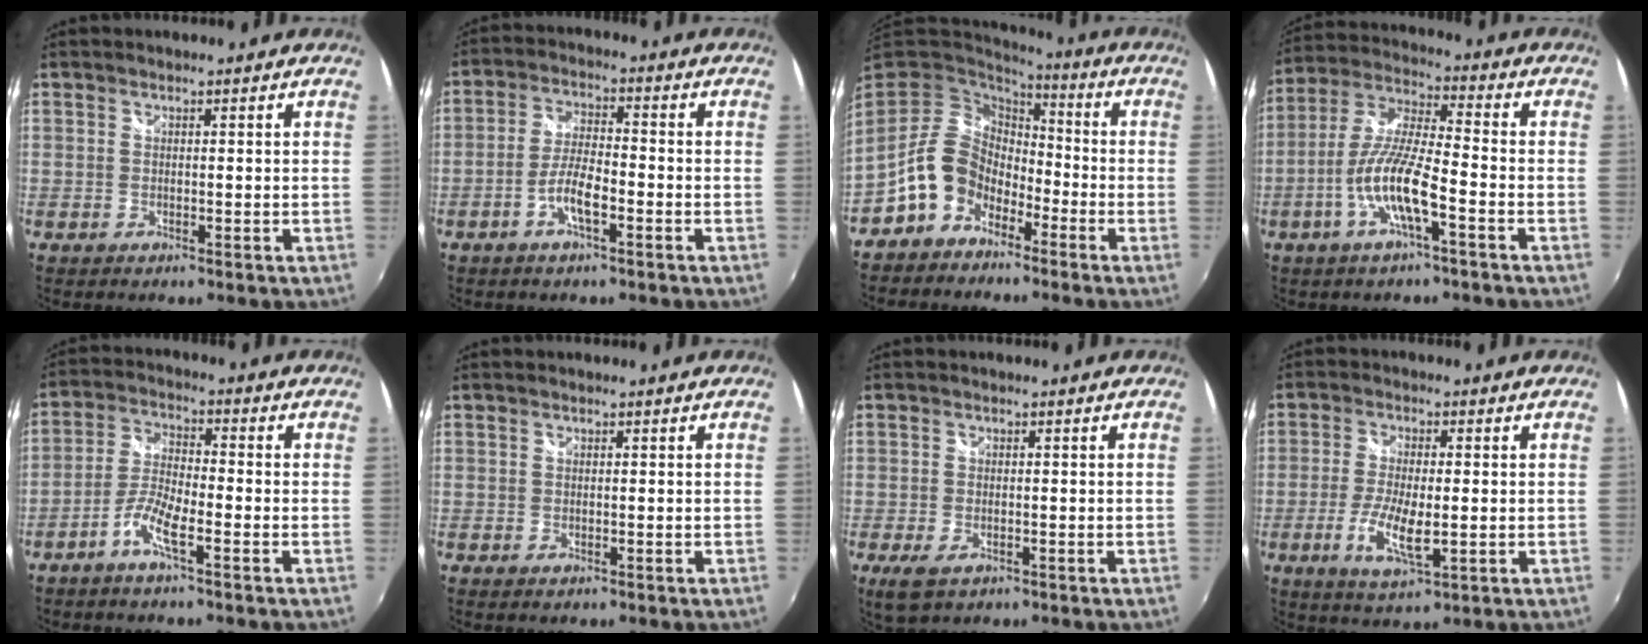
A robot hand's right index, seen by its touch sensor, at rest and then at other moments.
{"total": 6.0, "force": [-2.9, 1.5, 5.0], "torque": [-0.104, 0.003, -0.054]}
{"total": 10.6, "force": [-5.9, 7.7, 4.4], "torque": [-0.090, 0.026, -0.110]}
{"total": 11.2, "force": [-4.6, 1.7, 10.1], "torque": [-0.214, -0.002, -0.088]}
{"total": 6.2, "force": [-3.6, 1.0, 4.9], "torque": [-0.112, 0.004, -0.073]}
{"total": 0.0}
{"total": 4.4, "force": [-2.2, 2.4, 3.0], "torque": [-0.068, -0.014, -0.038]}
{"total": 7.8, "force": [-2.1, 2.4, 7.1], "torque": [-0.145, -0.015, -0.038]}